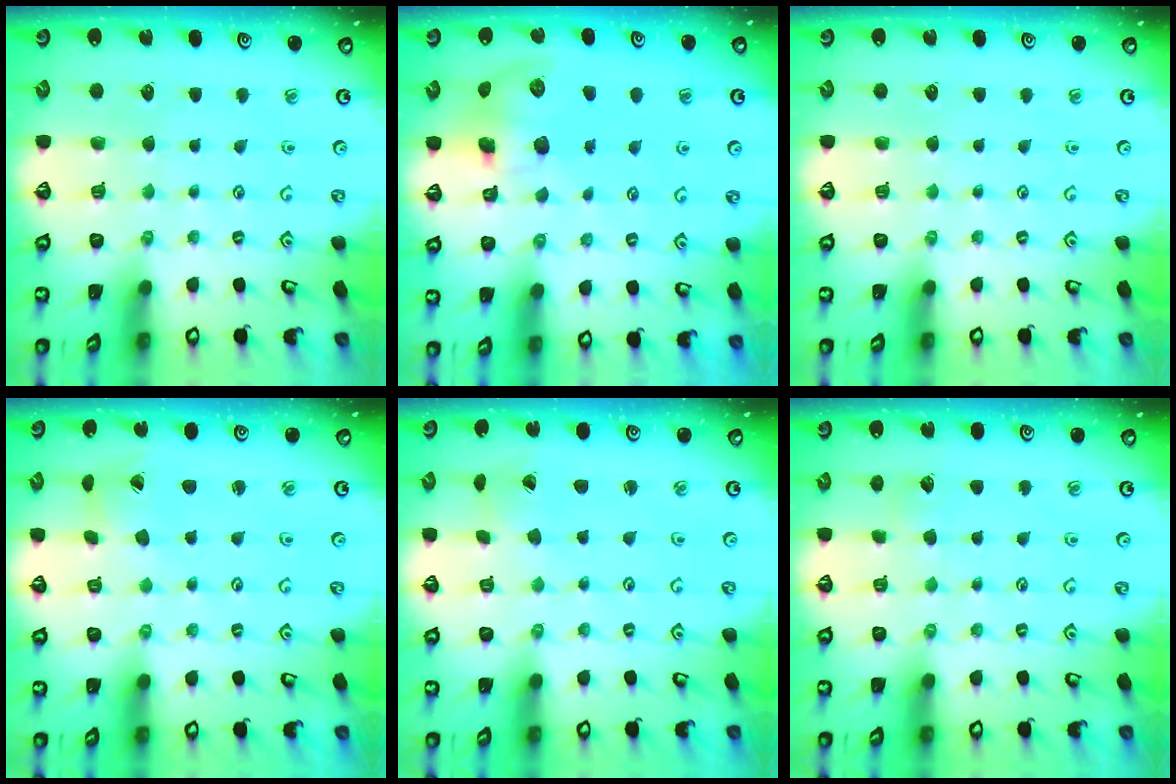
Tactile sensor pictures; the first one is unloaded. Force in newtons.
{"total": 11.1, "press": 10.9, "slide": 2.2}
{"total": 0.0}
{"total": 2.5, "press": 2.5, "slide": 0.4}
{"total": 1.2, "press": 1.2, "slide": 0.2}
{"total": 3.4, "press": 3.4, "slide": 0.3}